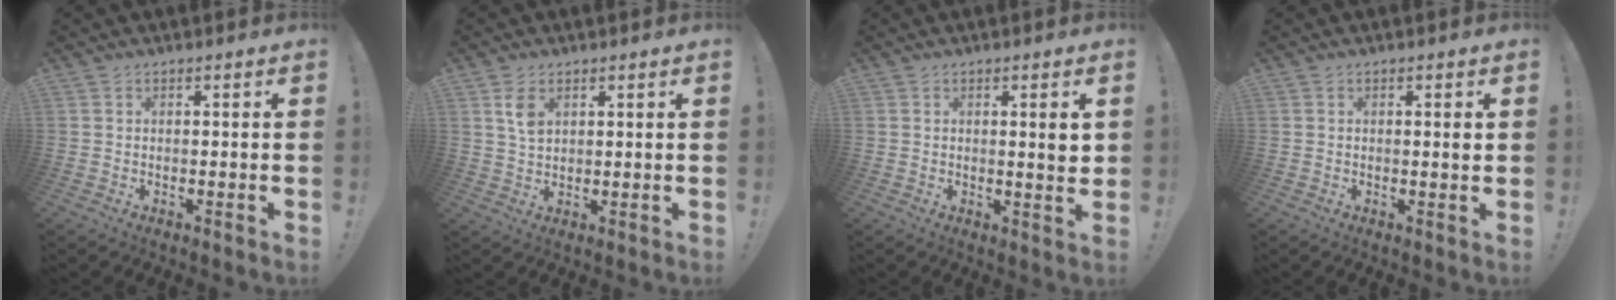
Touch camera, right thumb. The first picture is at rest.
{"total": 4.9, "force": [2.2, 2.6, 3.5], "torque": [-0.050, -0.009, 0.038]}
{"total": 3.8, "force": [1.2, 0.3, 3.6], "torque": [-0.044, -0.011, 0.014]}
{"total": 1.5, "force": [0.7, -0.2, 1.3], "torque": [-0.011, -0.006, 0.007]}